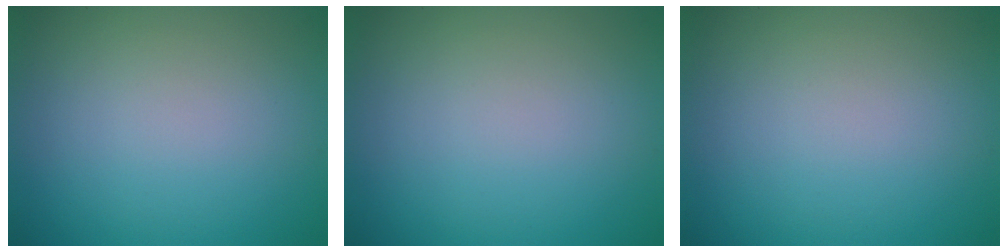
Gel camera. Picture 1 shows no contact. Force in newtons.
{"total": 0.0}
{"total": 0.0}